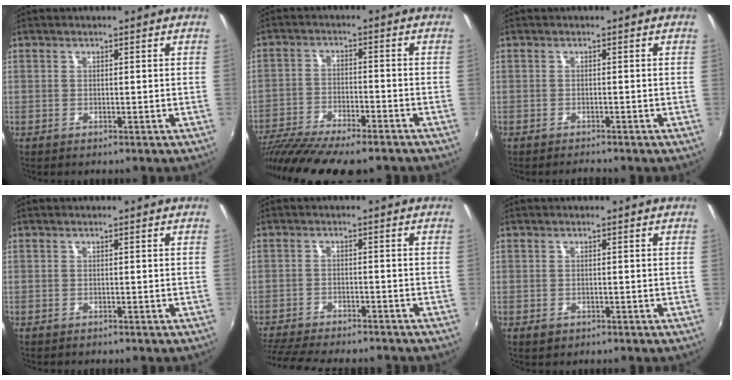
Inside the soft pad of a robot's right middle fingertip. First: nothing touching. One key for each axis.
{"total": 18.5, "fx": -15.3, "fy": 3.7, "fz": 9.6, "tx": -0.196, "ty": -0.049, "tz": -0.250}
{"total": 1.2, "fx": -1.2, "fy": 0.1, "fz": 0.0, "tx": -0.006, "ty": -0.004, "tz": -0.021}
{"total": 0.6, "fx": -0.6, "fy": 0.2, "fz": 0.0, "tx": -0.002, "ty": -0.003, "tz": -0.010}
{"total": 13.7, "fx": -12.1, "fy": 2.9, "fz": 5.7, "tx": -0.136, "ty": -0.026, "tz": -0.191}
{"total": 1.5, "fx": -0.9, "fy": 1.1, "fz": 0.6, "tx": -0.012, "ty": -0.004, "tz": -0.013}